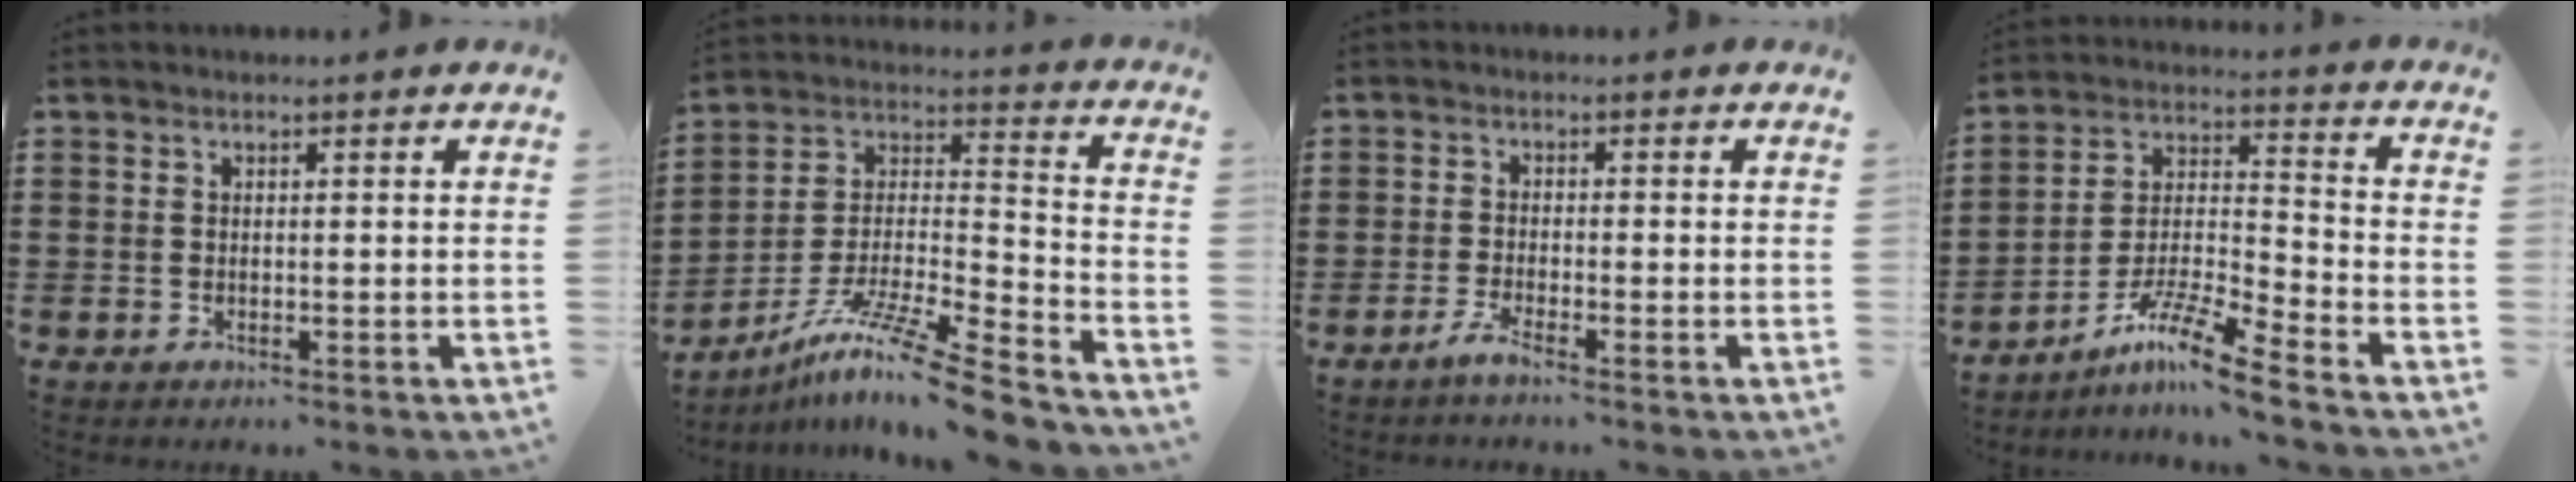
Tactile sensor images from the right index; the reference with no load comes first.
{"total": 12.8, "force": [-10.4, 0.5, 7.4], "torque": [-0.122, 0.017, -0.198]}
{"total": 2.0, "force": [-1.7, -0.1, 1.0], "torque": [-0.025, -0.001, -0.034]}
{"total": 10.0, "force": [-8.2, 0.1, 5.8], "torque": [-0.115, 0.001, -0.164]}